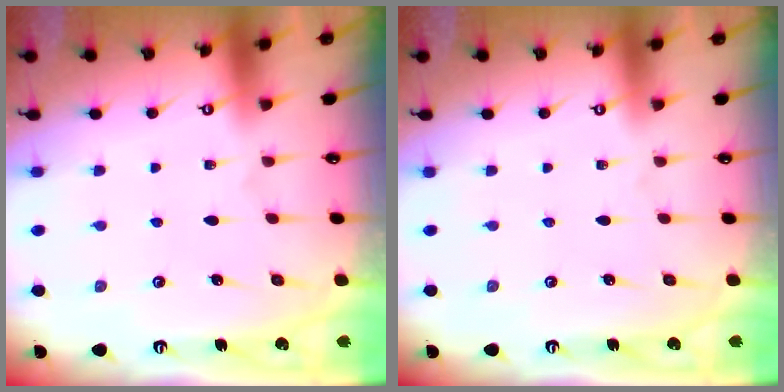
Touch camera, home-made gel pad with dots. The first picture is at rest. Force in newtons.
{"total": 0.0}